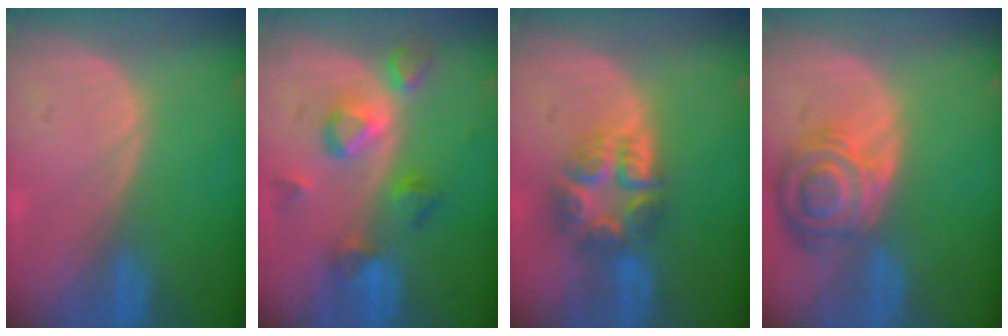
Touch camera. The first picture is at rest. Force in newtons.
{"total": 6.6, "press": 6.6, "slide": 0.7}
{"total": 7.6, "press": 6.6, "slide": 3.7}
{"total": 8.4, "press": 7.4, "slide": 3.9}